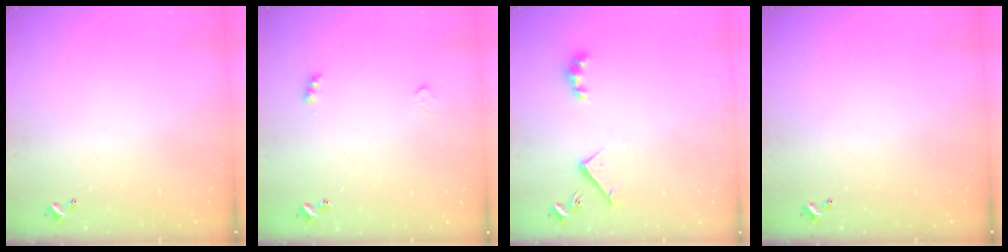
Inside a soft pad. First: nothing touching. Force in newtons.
{"total": 3.8, "press": 3.7, "slide": 0.6}
{"total": 4.9, "press": 4.9, "slide": 0.7}
{"total": 0.0}